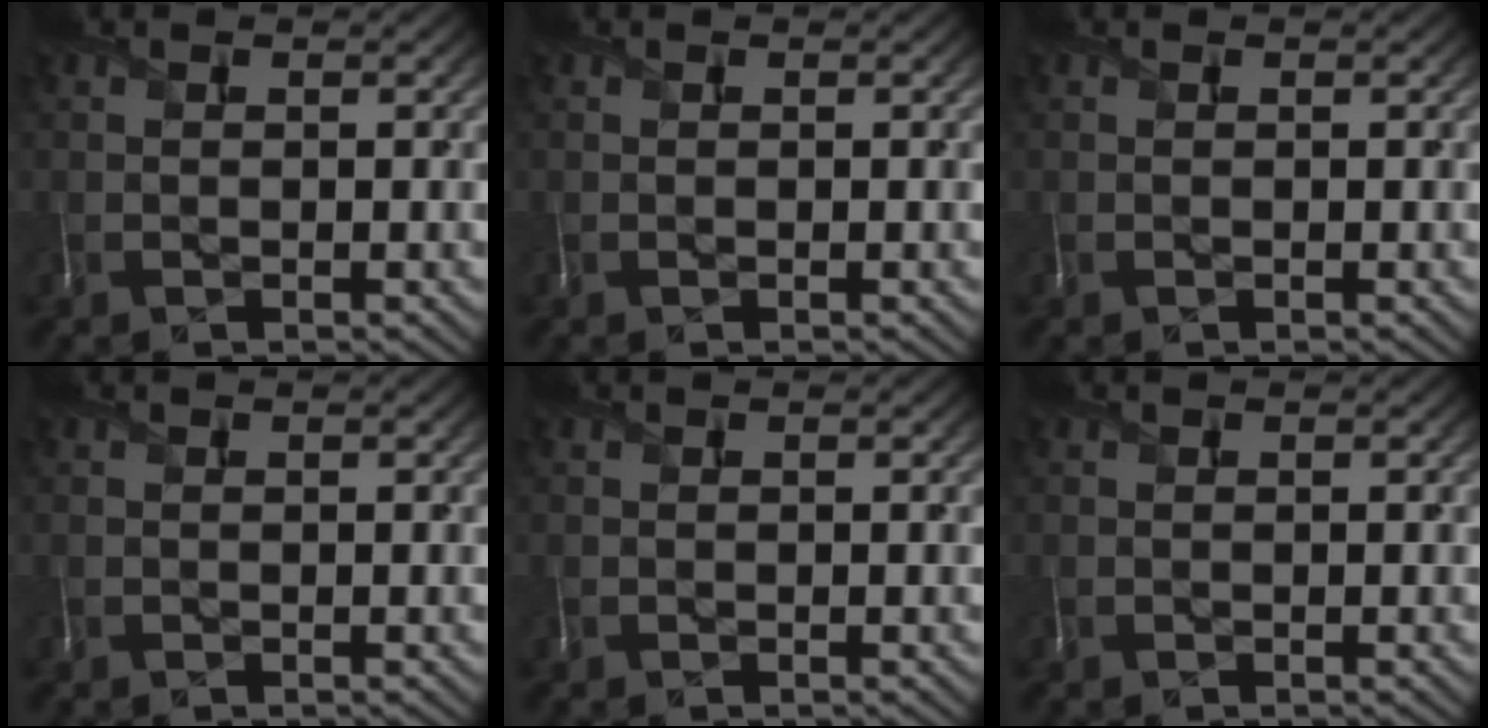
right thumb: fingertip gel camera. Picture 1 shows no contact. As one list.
[{"total": 0.0}, {"total": 0.0}, {"total": 0.0}, {"total": 0.0}, {"total": 0.0}]